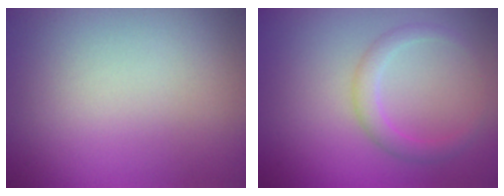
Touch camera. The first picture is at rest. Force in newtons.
{"total": 2.0, "press": 2.0, "slide": 0.1}